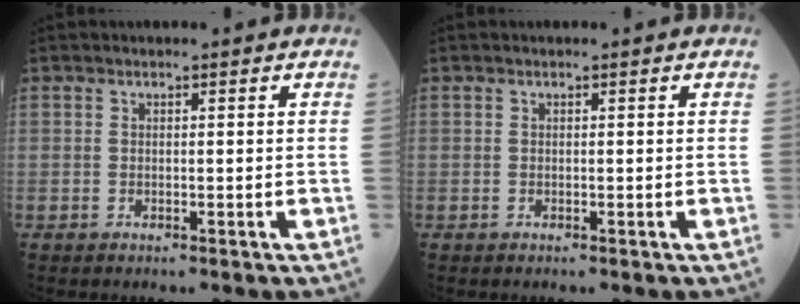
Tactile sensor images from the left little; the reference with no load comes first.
{"total": 0.0}